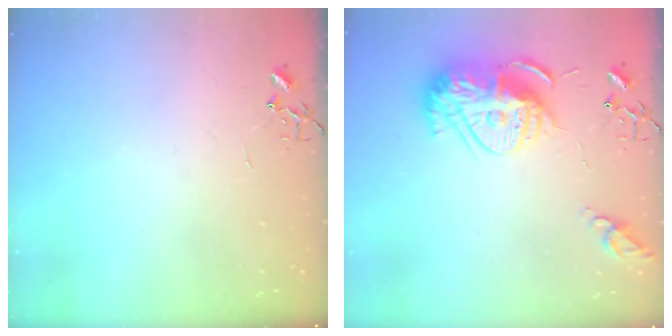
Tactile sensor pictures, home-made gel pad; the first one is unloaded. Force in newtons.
{"total": 15.2, "press": 15.1, "slide": 1.4}